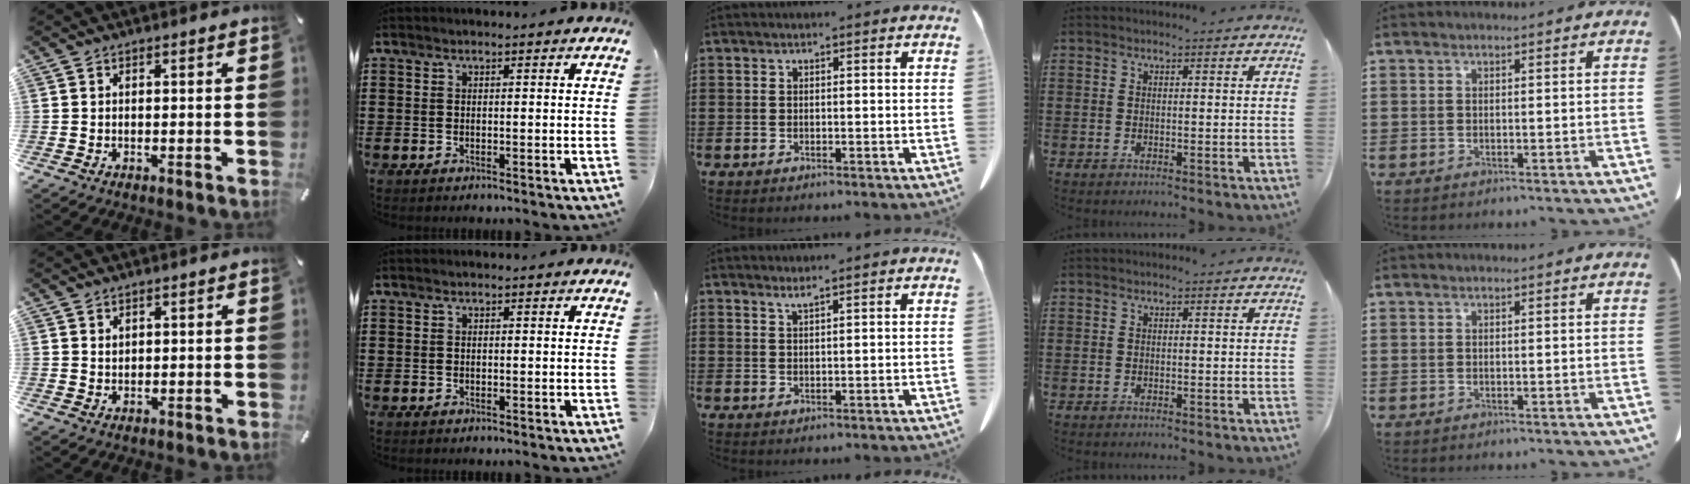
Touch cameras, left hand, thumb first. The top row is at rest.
{"thumb": {"total": 1.3, "force": [0.8, 1.0, 0.2], "torque": [0.004, -0.003, 0.015]}, "middle": {"total": 1.3, "force": [1.2, -0.2, 0.5], "torque": [-0.009, -0.003, 0.023]}}